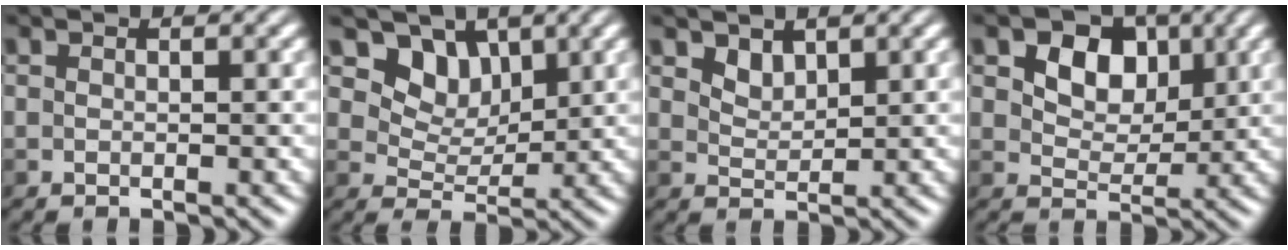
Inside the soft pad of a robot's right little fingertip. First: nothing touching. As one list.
[{"total": 4.6, "force": [2.6, 3.1, 2.2], "torque": [-0.035, -0.023, 0.059]}, {"total": 1.5, "force": [1.1, 0.8, 0.5], "torque": [-0.011, -0.004, 0.026]}, {"total": 5.2, "force": [1.9, 3.7, 3.1], "torque": [-0.050, -0.005, 0.026]}]